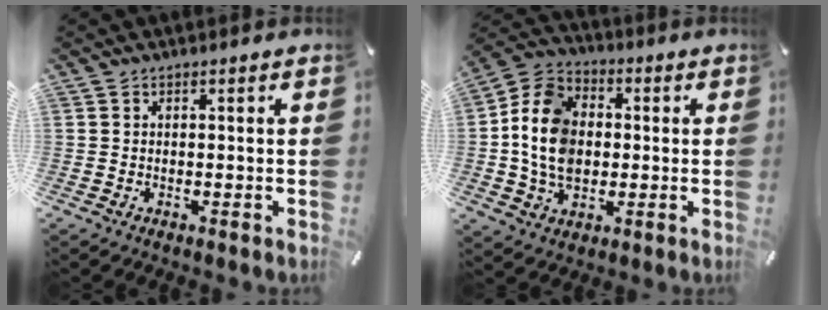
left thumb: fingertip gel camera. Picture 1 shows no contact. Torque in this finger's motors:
{"motor_torque": [0.29, 1.91, 1.66, 0.26, 0.28]}